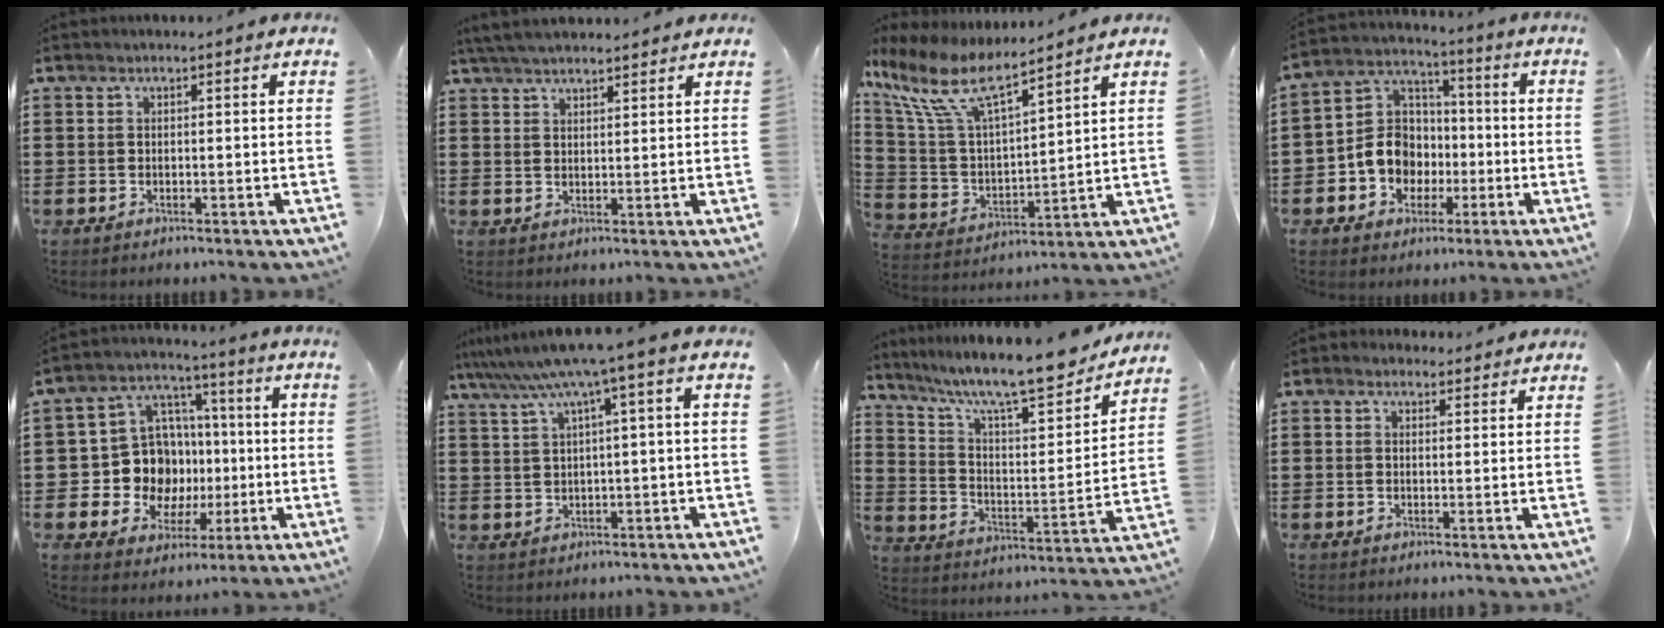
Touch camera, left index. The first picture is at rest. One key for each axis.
{"total": 4.1, "fx": 3.8, "fy": 0.4, "fz": 1.4, "tx": -0.038, "ty": -0.002, "tz": 0.071}
{"total": 9.9, "fx": 7.4, "fy": 2.5, "fz": 6.0, "tx": -0.152, "ty": -0.039, "tz": 0.127}
{"total": 9.2, "fx": -2.5, "fy": 8.2, "fz": 3.2, "tx": -0.094, "ty": 0.012, "tz": -0.048}
{"total": 11.8, "fx": -0.8, "fy": 11.0, "fz": 4.1, "tx": -0.122, "ty": 0.007, "tz": -0.002}
{"total": 6.0, "fx": 2.3, "fy": -0.7, "fz": 5.5, "tx": -0.111, "ty": -0.022, "tz": 0.033}
{"total": 11.5, "fx": 9.7, "fy": 1.3, "fz": 6.0, "tx": -0.128, "ty": -0.070, "tz": 0.159}
{"total": 1.8, "fx": 1.5, "fy": 1.0, "fz": 0.2, "tx": -0.008, "ty": 0.007, "tz": 0.029}